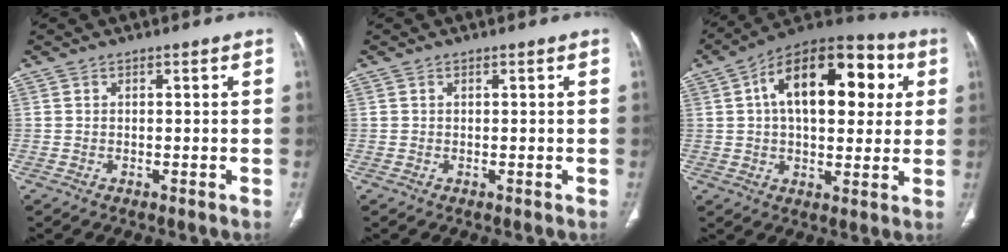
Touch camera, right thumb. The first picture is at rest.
{"total": 0.0}
{"total": 22.3, "force": [5.3, 12.1, 17.9], "torque": [-0.237, 0.023, 0.070]}